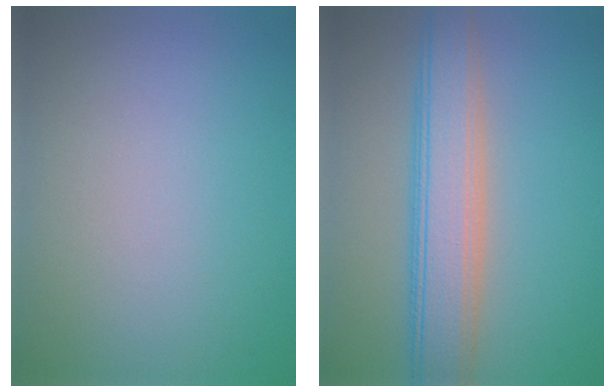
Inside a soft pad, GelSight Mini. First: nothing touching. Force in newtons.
{"total": 6.5, "press": 6.5, "slide": 0.4}